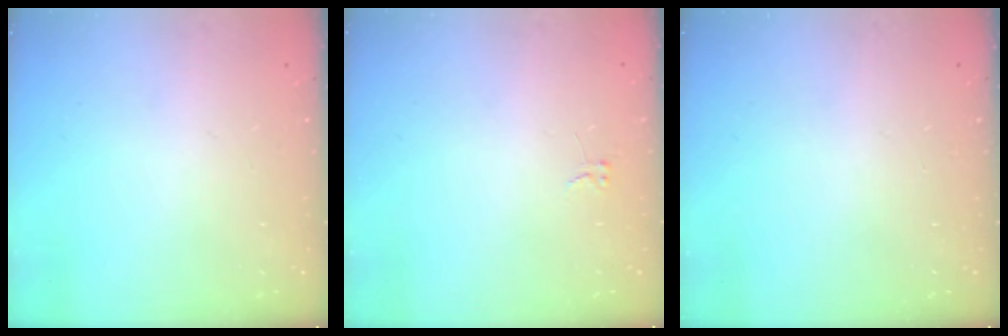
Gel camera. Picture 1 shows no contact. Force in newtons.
{"total": 2.6, "press": 2.6, "slide": 0.3}
{"total": 0.0}